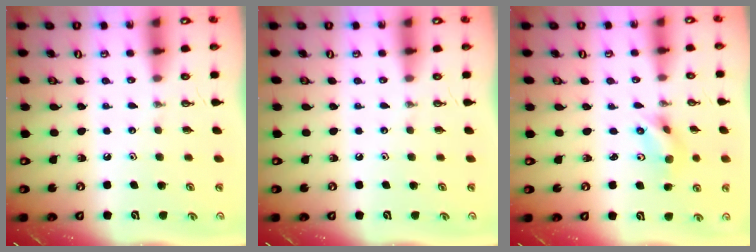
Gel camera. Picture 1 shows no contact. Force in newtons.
{"total": 0.0}
{"total": 5.9, "press": 3.3, "slide": 4.9}